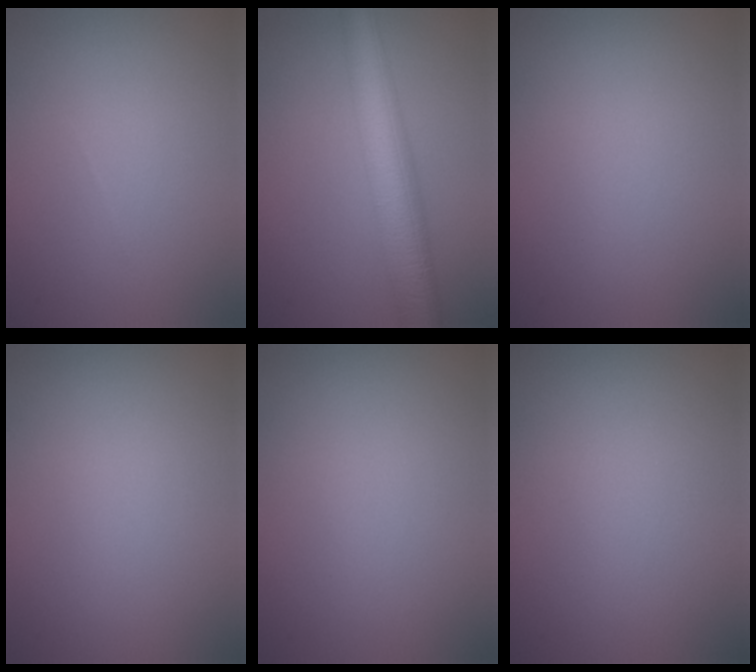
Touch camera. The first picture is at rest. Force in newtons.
{"total": 7.6, "press": 7.6, "slide": 0.2}
{"total": 0.0}
{"total": 0.0}
{"total": 0.0}
{"total": 0.0}